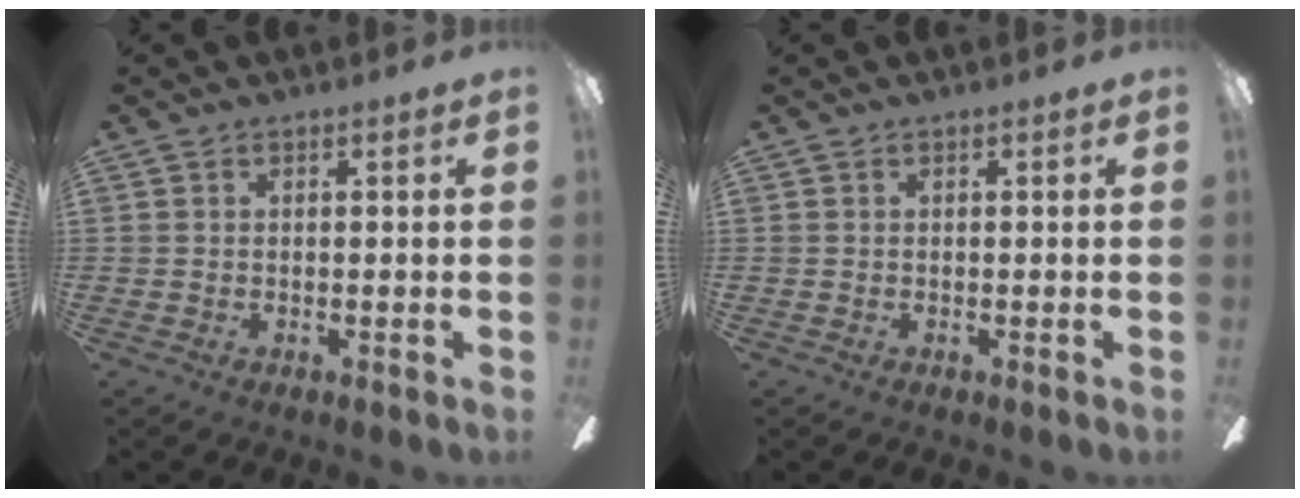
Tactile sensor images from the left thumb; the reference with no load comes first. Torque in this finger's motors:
{"motor_torque": [-0.06, 0.06, -0.11, 0.11, 0.00]}